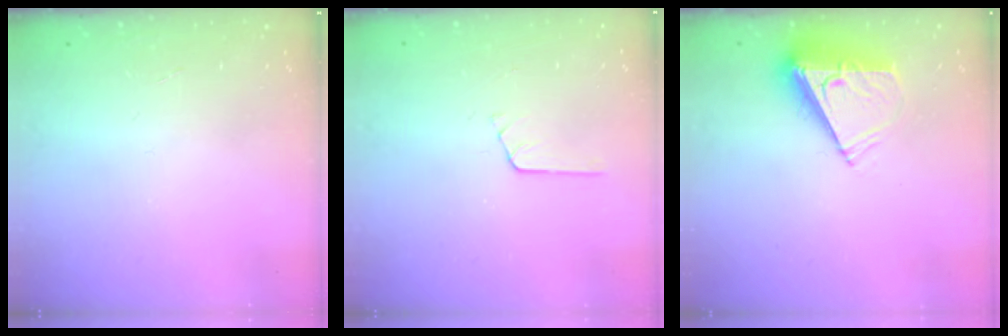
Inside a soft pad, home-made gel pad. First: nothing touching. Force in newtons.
{"total": 3.3, "press": 3.3, "slide": 0.3}
{"total": 8.3, "press": 8.3, "slide": 0.2}